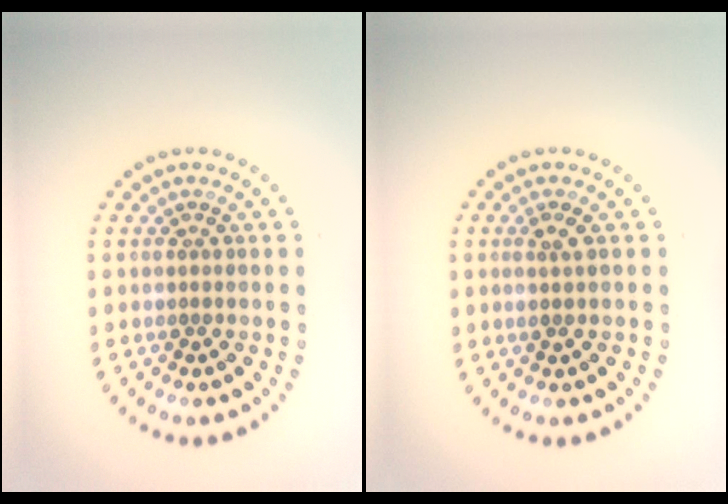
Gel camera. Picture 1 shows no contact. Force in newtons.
{"total": 1.2, "press": 1.1, "slide": 0.6}